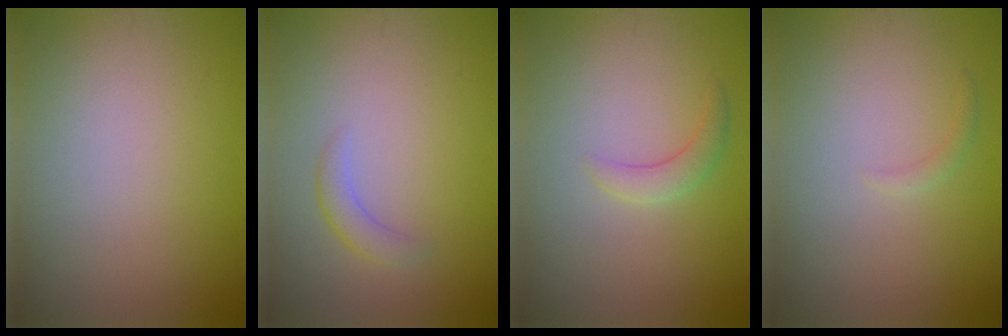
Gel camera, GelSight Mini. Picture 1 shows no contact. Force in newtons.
{"total": 1.5, "press": 1.5, "slide": 0.1}
{"total": 1.8, "press": 1.8, "slide": 0.1}
{"total": 0.7, "press": 0.7, "slide": 0.1}